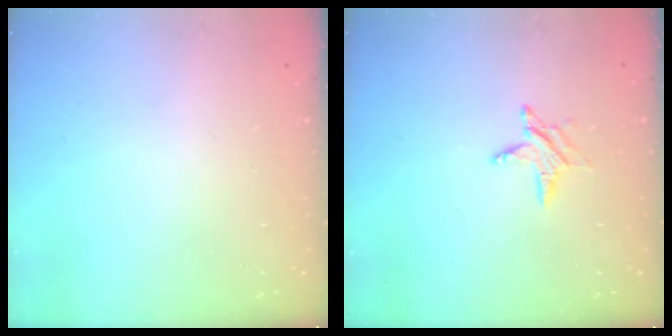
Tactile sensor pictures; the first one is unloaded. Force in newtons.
{"total": 5.5, "press": 5.5, "slide": 0.7}